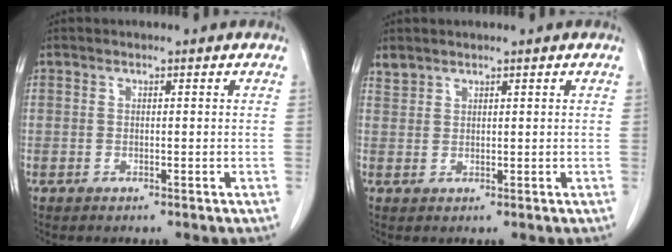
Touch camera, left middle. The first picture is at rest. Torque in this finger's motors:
{"motor_torque": [0.00, 0.02, -0.01, 0.01]}